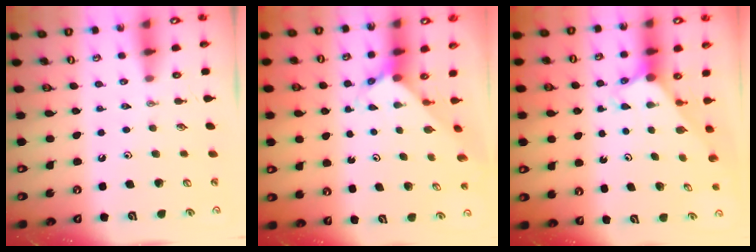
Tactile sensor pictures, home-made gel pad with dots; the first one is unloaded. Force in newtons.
{"total": 3.4, "press": 3.4, "slide": 0.3}
{"total": 2.6, "press": 2.6, "slide": 0.1}